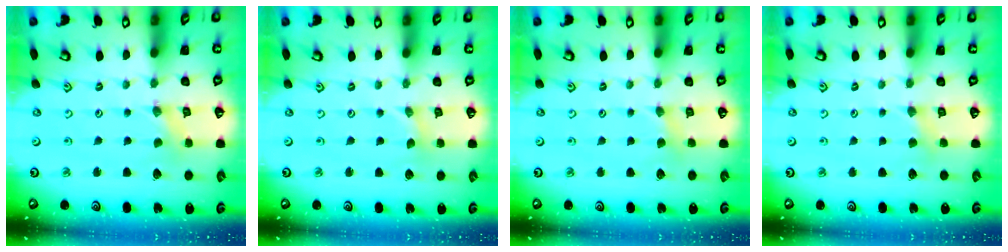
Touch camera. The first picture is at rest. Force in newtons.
{"total": 0.0}
{"total": 1.9, "press": 1.9, "slide": 0.4}
{"total": 2.9, "press": 2.8, "slide": 0.5}